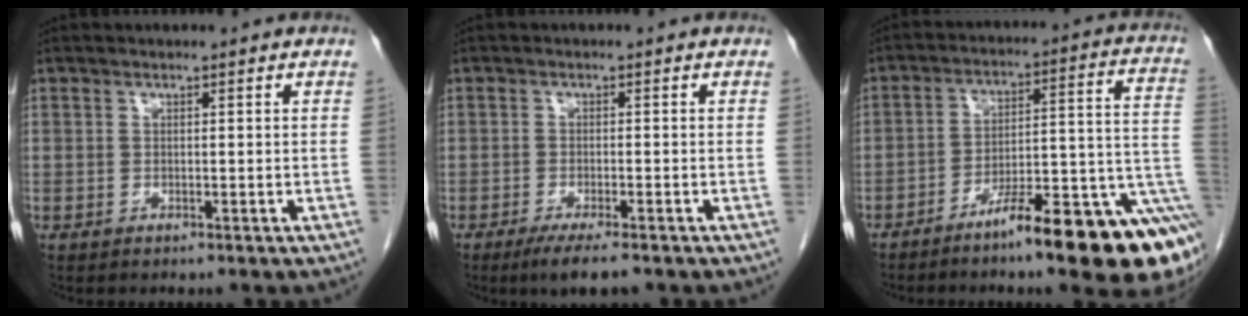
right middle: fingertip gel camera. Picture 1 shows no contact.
{"total": 5.1, "force": [-3.6, 0.6, 3.5], "torque": [-0.054, -0.012, -0.053]}
{"total": 19.0, "force": [-10.9, 2.1, 15.4], "torque": [-0.125, 0.034, -0.161]}